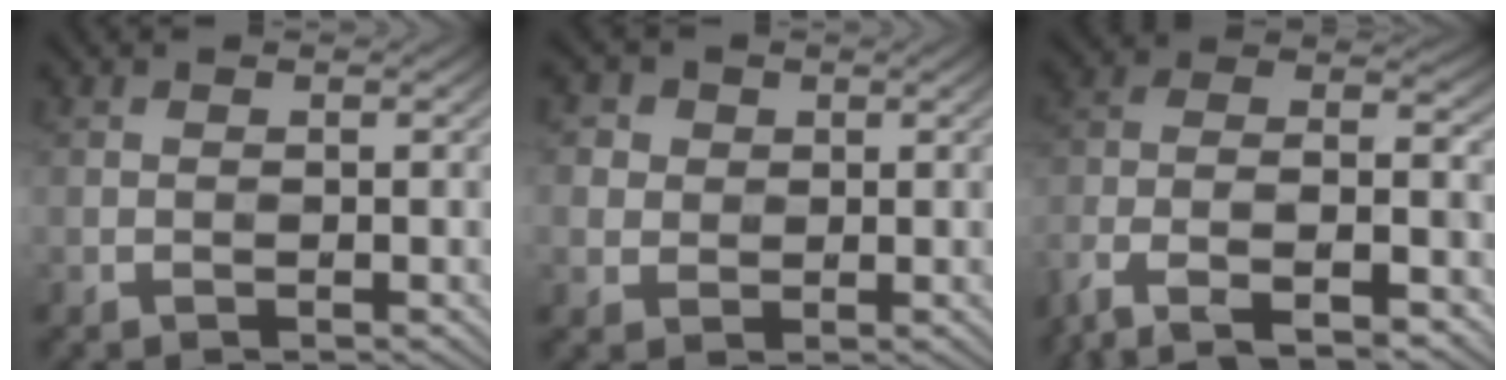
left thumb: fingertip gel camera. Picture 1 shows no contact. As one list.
[{"total": 3.8, "force": [1.5, 3.4, 0.9], "torque": [-0.037, -0.002, 0.018]}, {"total": 12.7, "force": [-8.6, 4.5, 8.3], "torque": [-0.173, 0.000, -0.168]}]